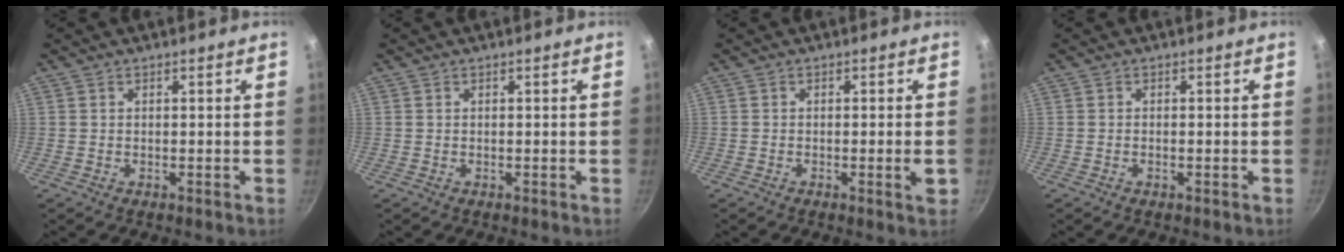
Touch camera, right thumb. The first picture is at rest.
{"total": 0.0}
{"total": 2.5, "force": [-0.6, 0.3, 2.4], "torque": [-0.039, 0.003, -0.009]}
{"total": 0.5, "force": [-0.3, 0.2, 0.4], "torque": [-0.009, 0.004, -0.007]}